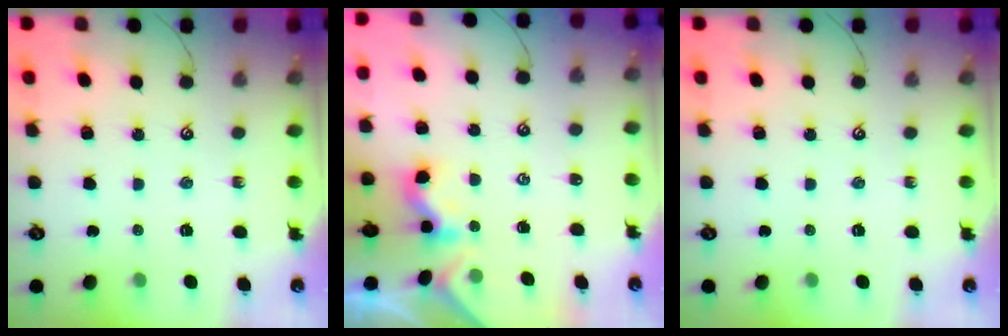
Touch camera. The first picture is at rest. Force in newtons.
{"total": 2.2, "press": 2.2, "slide": 0.3}
{"total": 0.0}